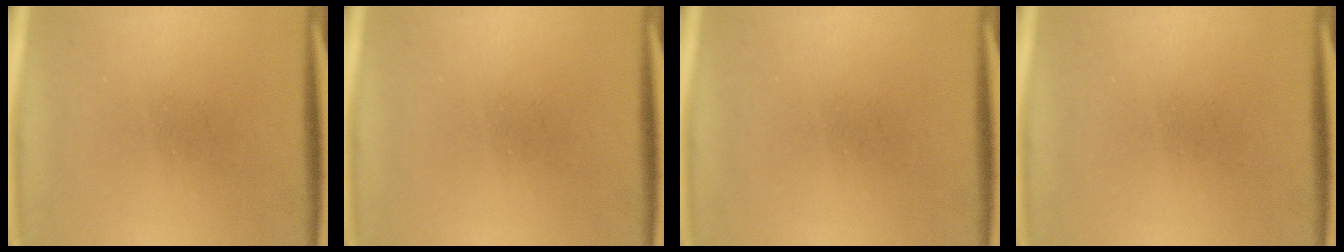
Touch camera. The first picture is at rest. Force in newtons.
{"total": 0.0}
{"total": 0.0}
{"total": 0.0}